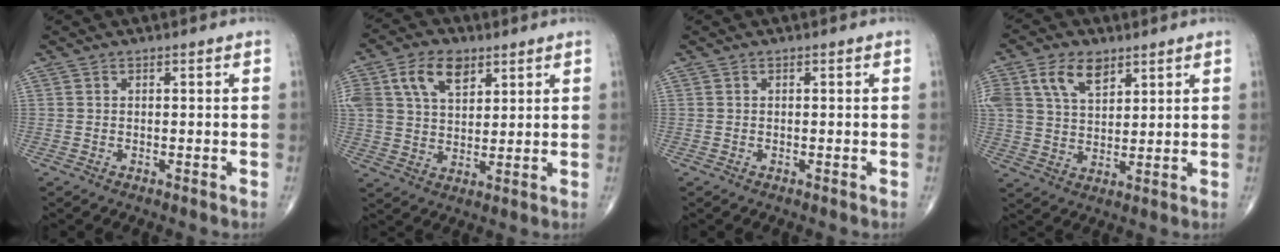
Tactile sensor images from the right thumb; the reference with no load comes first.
{"total": 12.2, "force": [5.5, 7.9, 7.5], "torque": [-0.138, -0.008, 0.106]}
{"total": 0.0}
{"total": 10.8, "force": [5.5, 6.6, 6.5], "torque": [-0.118, -0.011, 0.109]}